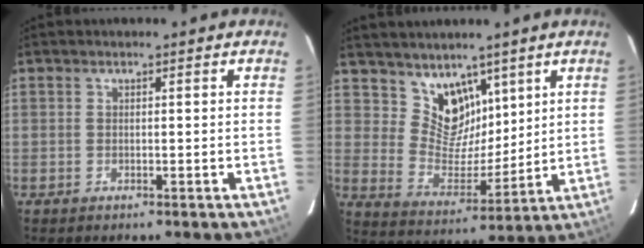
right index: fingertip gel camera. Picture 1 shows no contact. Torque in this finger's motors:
{"motor_torque": [-0.03, 0.15, 0.13, 0.01]}